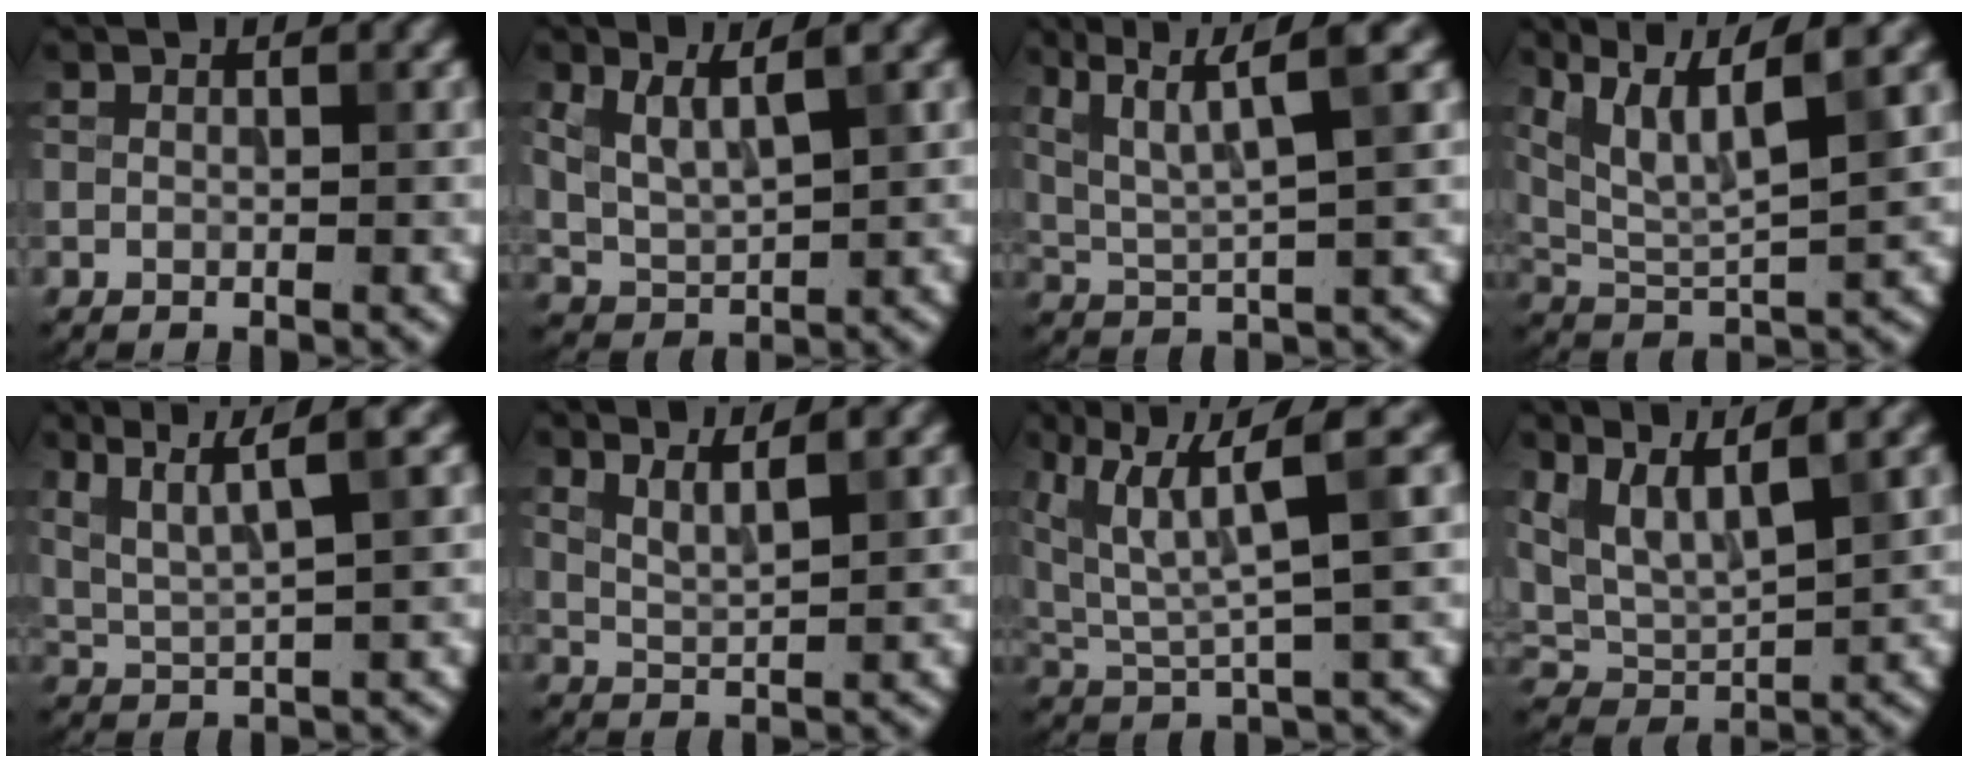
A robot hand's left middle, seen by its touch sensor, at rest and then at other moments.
{"total": 3.7, "force": [1.9, 1.4, 2.9], "torque": [-0.067, -0.004, 0.041]}
{"total": 6.4, "force": [3.1, 1.4, 5.4], "torque": [-0.095, 0.006, 0.062]}
{"total": 8.5, "force": [4.9, 2.3, 6.5], "torque": [-0.121, 0.012, 0.086]}
{"total": 5.1, "force": [2.9, 0.8, 4.1], "torque": [-0.079, 0.003, 0.062]}
{"total": 2.8, "force": [2.2, 0.6, 1.7], "torque": [-0.023, 0.000, 0.037]}
{"total": 7.6, "force": [3.4, 1.8, 6.5], "torque": [-0.137, 0.006, 0.070]}
{"total": 5.8, "force": [3.6, 1.7, 4.2], "torque": [-0.097, 0.001, 0.073]}